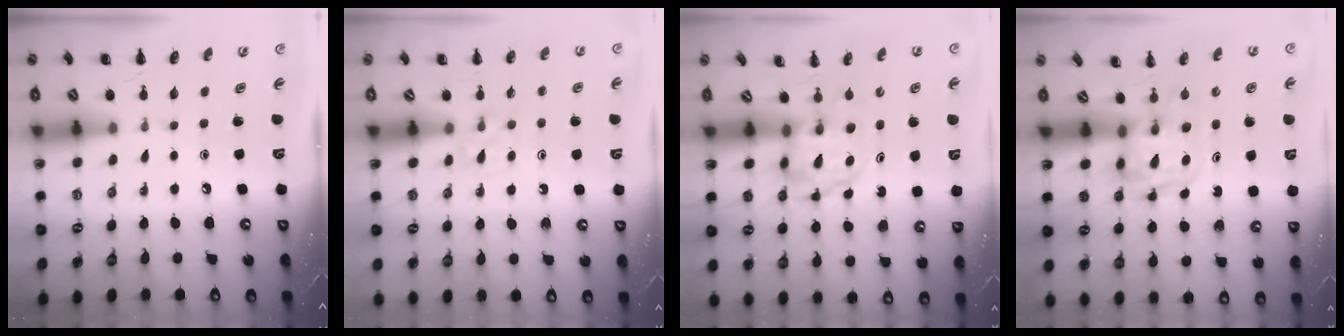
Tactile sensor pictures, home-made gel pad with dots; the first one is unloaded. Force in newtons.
{"total": 5.0, "press": 4.6, "slide": 1.8}
{"total": 3.8, "press": 3.8, "slide": 0.3}
{"total": 2.8, "press": 2.8, "slide": 0.2}